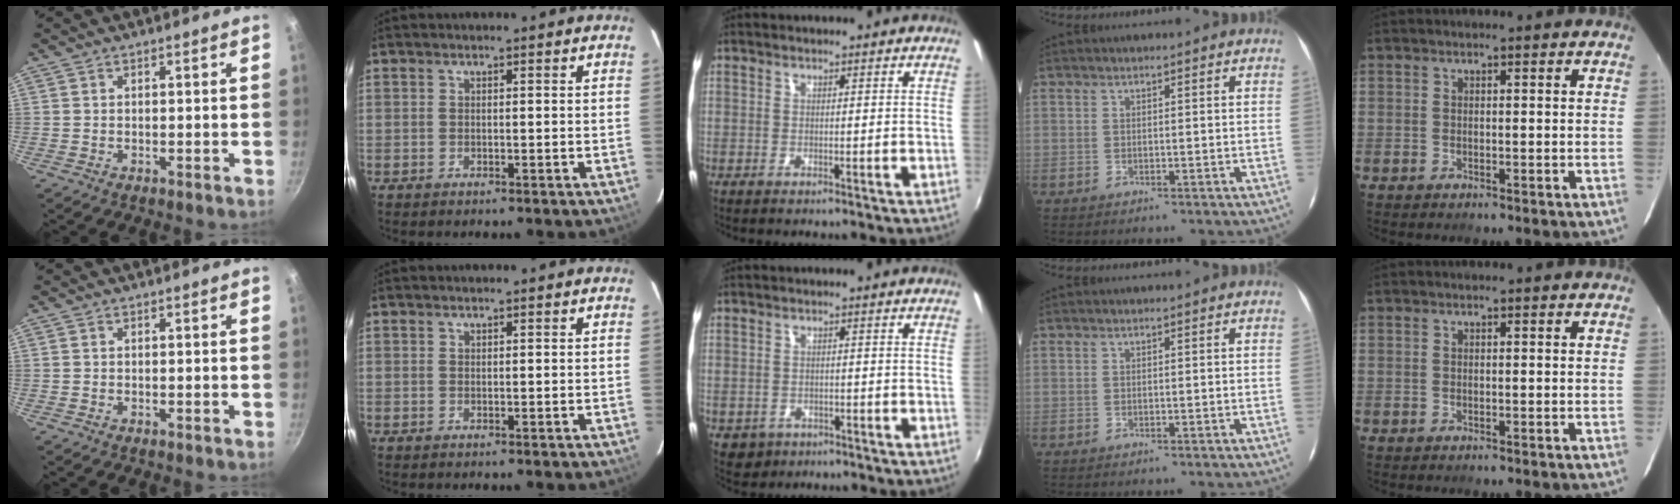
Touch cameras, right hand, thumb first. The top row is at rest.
{"middle": {"total": 3.8, "force": [-1.5, 3.3, 1.1], "torque": [-0.032, -0.004, -0.016]}}